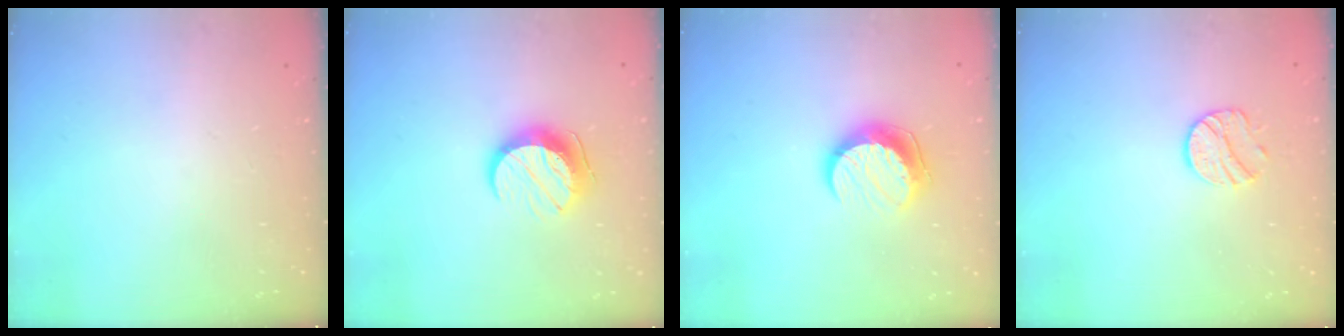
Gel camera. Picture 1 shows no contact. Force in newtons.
{"total": 10.5, "press": 10.5, "slide": 0.8}
{"total": 10.1, "press": 10.0, "slide": 0.9}
{"total": 8.8, "press": 8.8, "slide": 0.2}